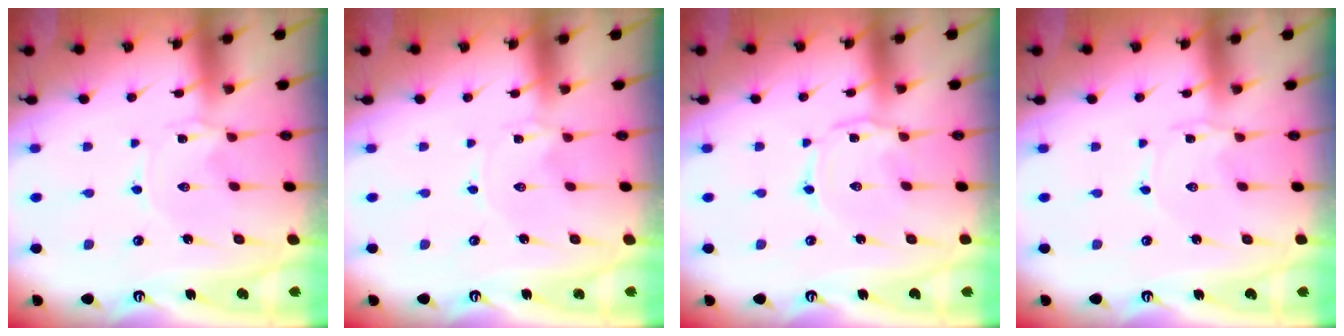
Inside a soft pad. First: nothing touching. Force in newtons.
{"total": 0.0}
{"total": 1.7, "press": 1.7, "slide": 0.4}
{"total": 1.3, "press": 1.3, "slide": 0.2}